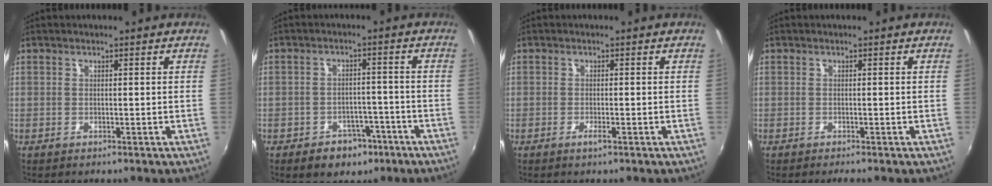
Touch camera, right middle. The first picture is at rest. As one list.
[{"total": 7.2, "force": [-4.4, 5.0, 2.7], "torque": [-0.064, 0.014, -0.043]}, {"total": 1.1, "force": [-0.6, 0.0, 0.9], "torque": [-0.019, -0.003, -0.013]}, {"total": 0.6, "force": [-0.5, -0.2, 0.2], "torque": [0.001, -0.003, -0.009]}]